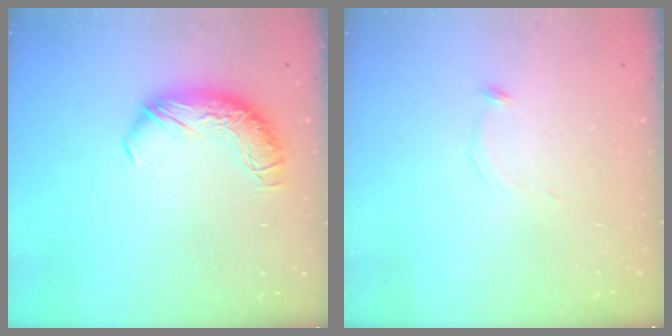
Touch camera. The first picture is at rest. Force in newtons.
{"total": 9.9, "press": 9.9, "slide": 0.1}